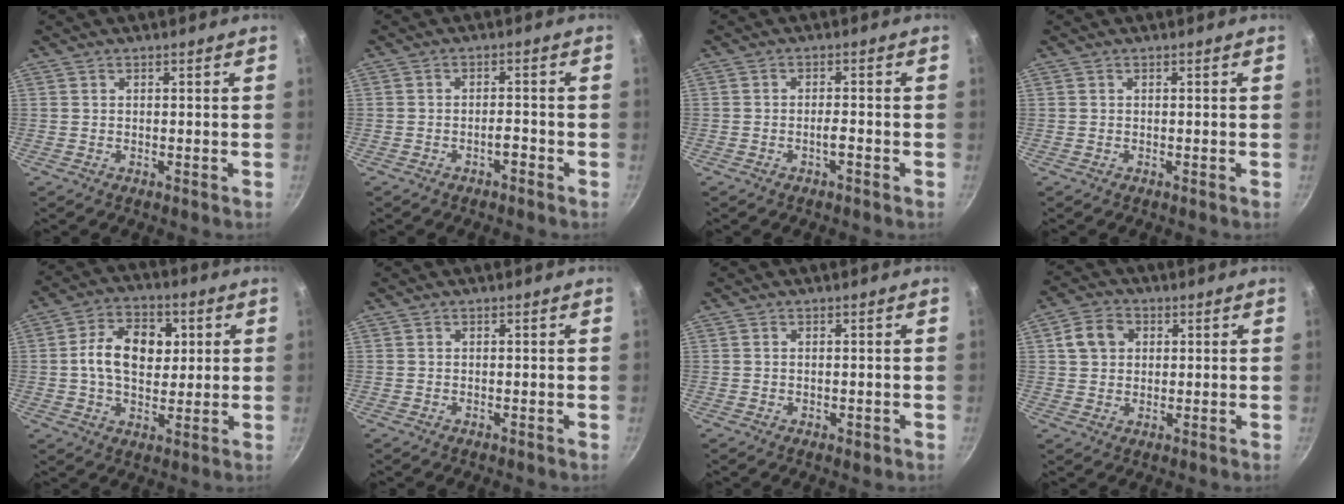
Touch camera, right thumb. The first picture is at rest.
{"total": 1.9, "force": [-1.2, 0.9, 1.2], "torque": [-0.010, 0.016, -0.020]}
{"total": 1.7, "force": [-0.9, 0.6, 1.3], "torque": [-0.018, 0.009, -0.016]}
{"total": 0.0}
{"total": 12.4, "force": [1.9, 8.2, 9.1], "torque": [-0.127, 0.007, 0.028]}
{"total": 0.0}
{"total": 1.1, "force": [-0.2, 0.6, 0.9], "torque": [-0.015, 0.001, 0.002]}
{"total": 6.5, "force": [1.8, 5.2, 3.5], "torque": [-0.049, 0.005, 0.029]}